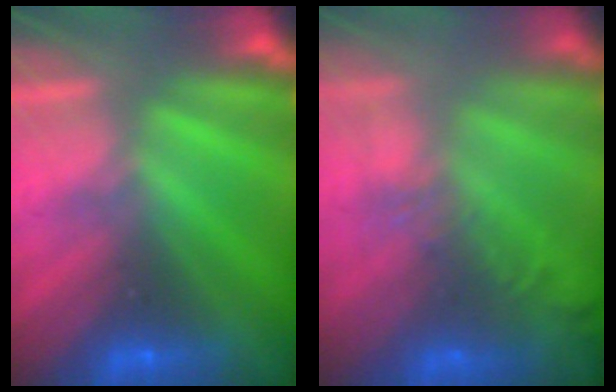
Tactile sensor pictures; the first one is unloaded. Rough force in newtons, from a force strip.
{"total": 9.9}